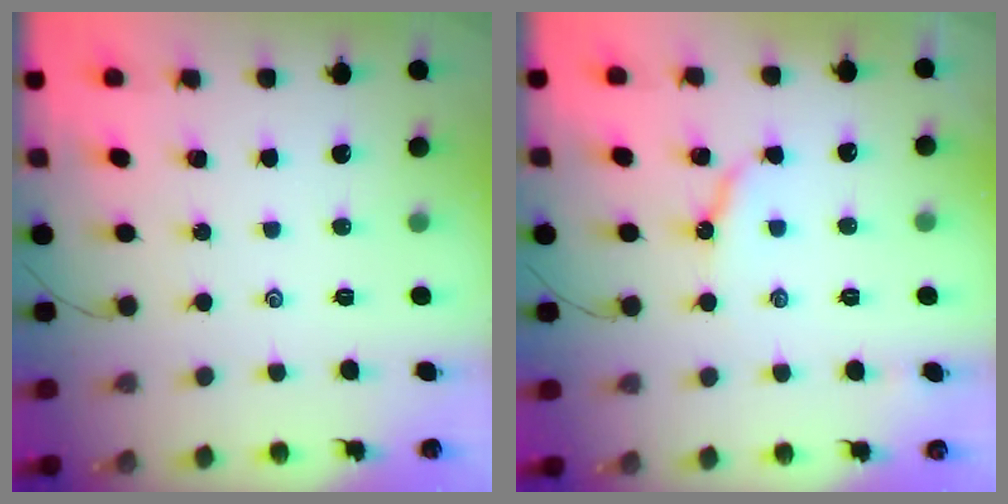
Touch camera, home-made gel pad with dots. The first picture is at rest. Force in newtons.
{"total": 4.5, "press": 4.5, "slide": 0.3}